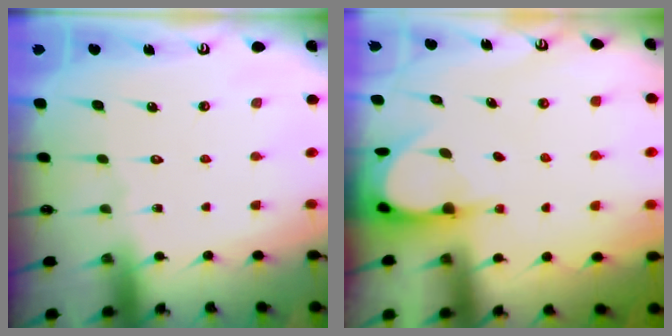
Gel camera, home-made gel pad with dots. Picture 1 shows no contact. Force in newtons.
{"total": 3.9, "press": 3.9, "slide": 0.3}